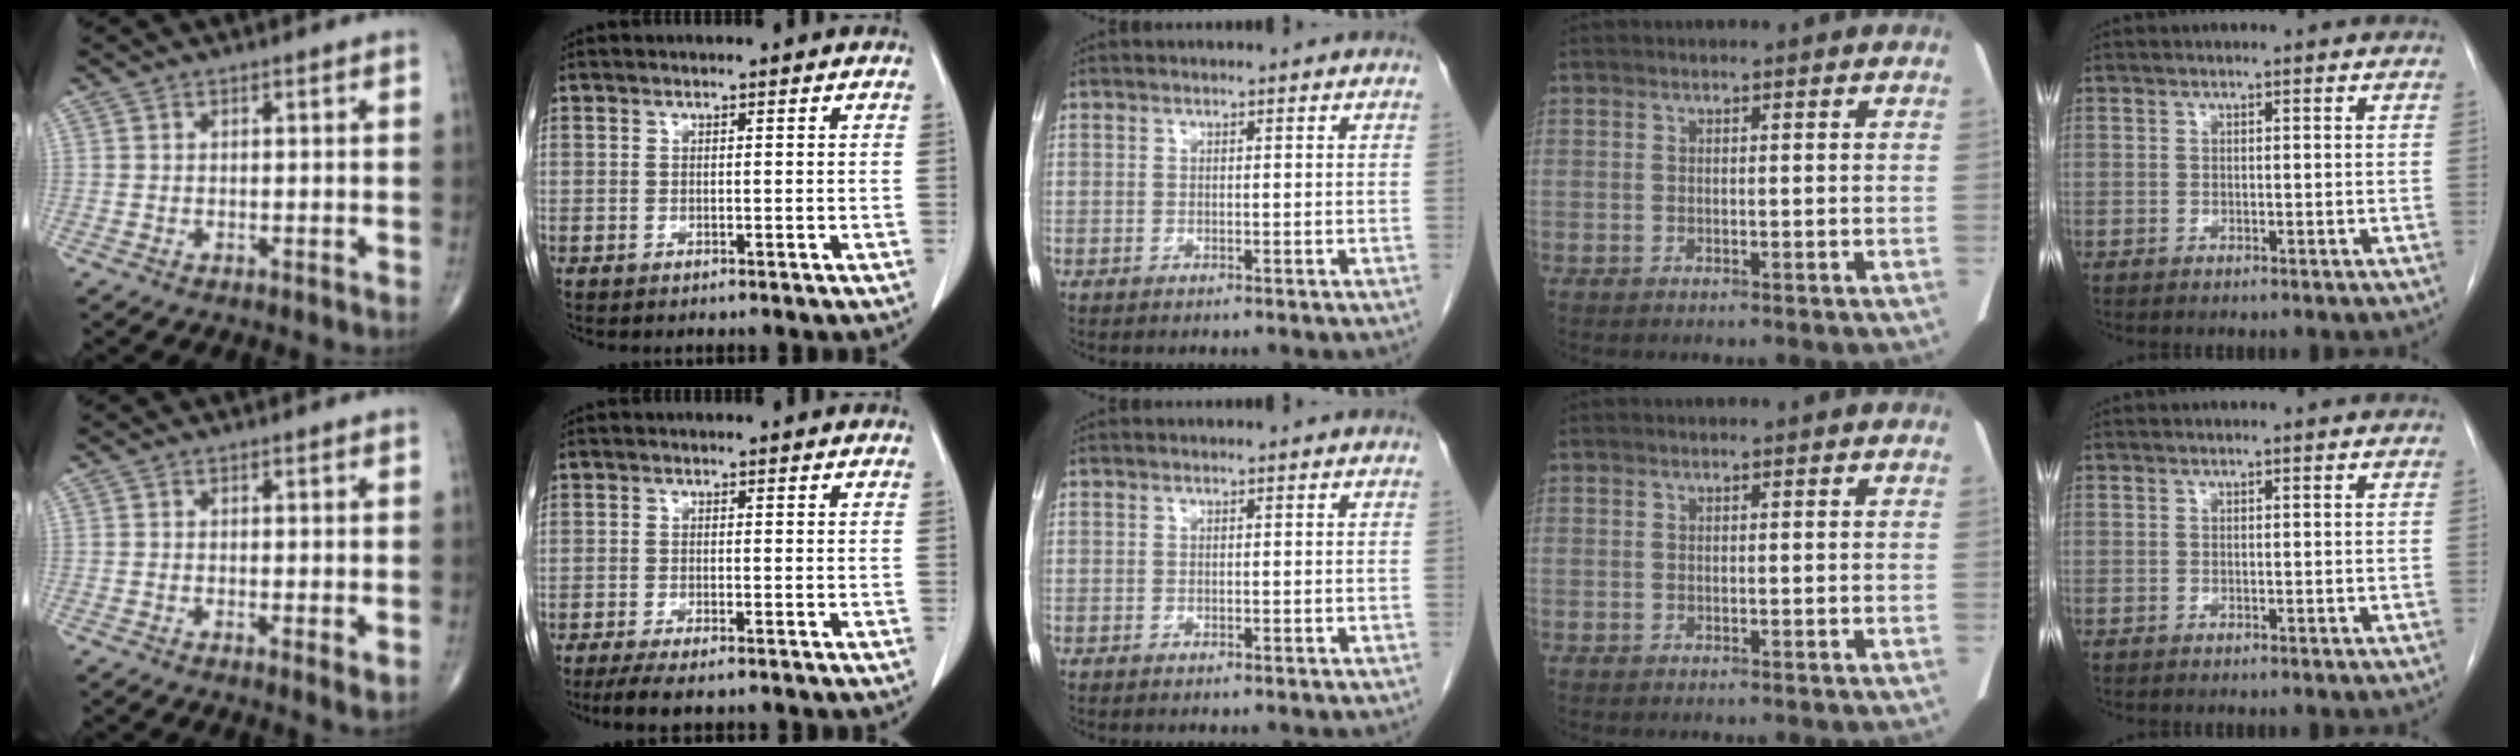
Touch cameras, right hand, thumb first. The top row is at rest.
{"thumb": {"total": 2.3, "force": [-0.3, 0.6, 2.3], "torque": [-0.044, -0.011, -0.010]}, "index": {"total": 5.8, "force": [-4.6, 1.0, 3.3], "torque": [-0.050, -0.012, -0.071]}}